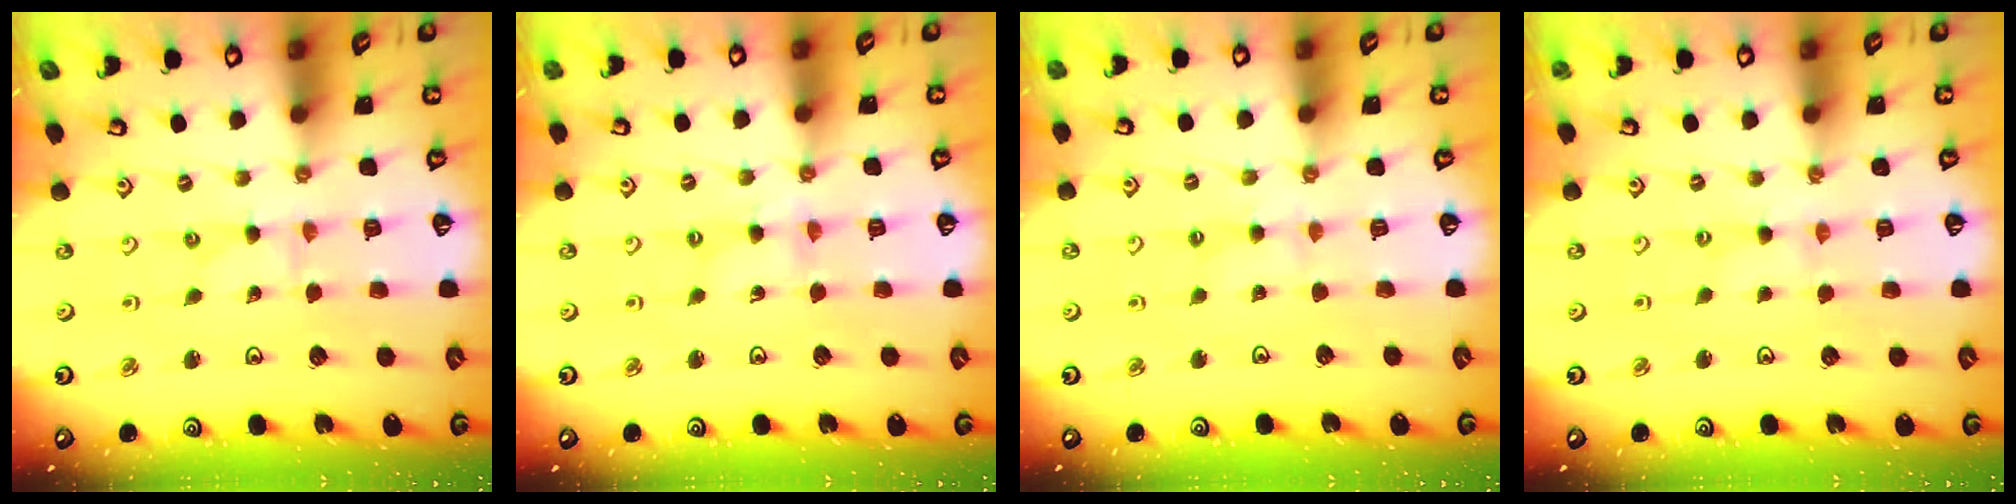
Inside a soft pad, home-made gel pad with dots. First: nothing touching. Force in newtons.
{"total": 1.4, "press": 1.4, "slide": 0.1}
{"total": 2.3, "press": 2.3, "slide": 0.4}
{"total": 0.0}